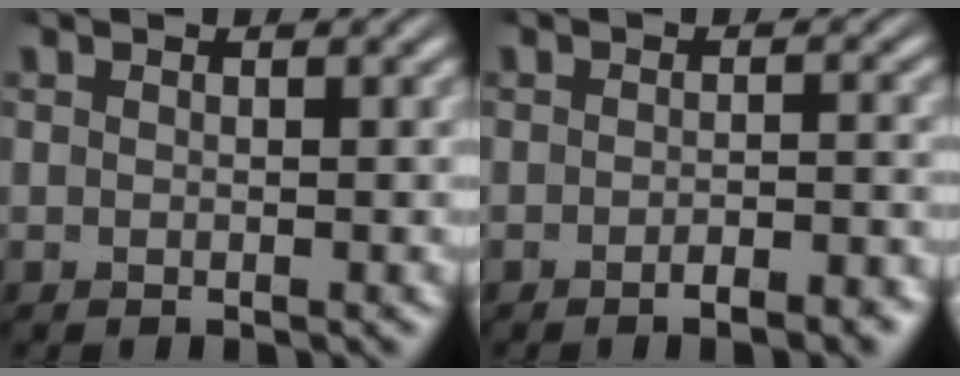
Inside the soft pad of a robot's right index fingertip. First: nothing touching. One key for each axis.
{"total": 2.0, "fx": -1.8, "fy": 0.3, "fz": 0.9, "tx": -0.008, "ty": 0.015, "tz": -0.042}